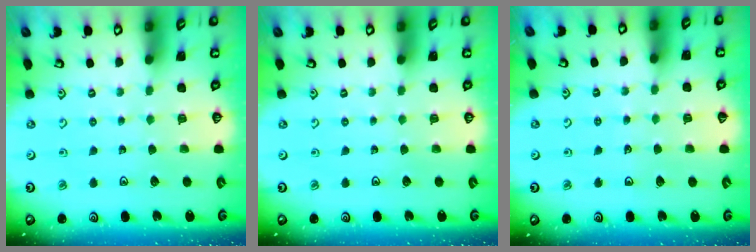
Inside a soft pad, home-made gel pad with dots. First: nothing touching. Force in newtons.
{"total": 0.0}
{"total": 2.4, "press": 2.4, "slide": 0.2}